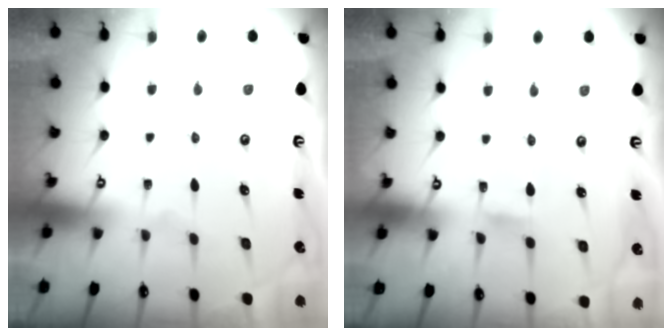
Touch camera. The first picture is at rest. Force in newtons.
{"total": 1.1, "press": 1.1, "slide": 0.1}